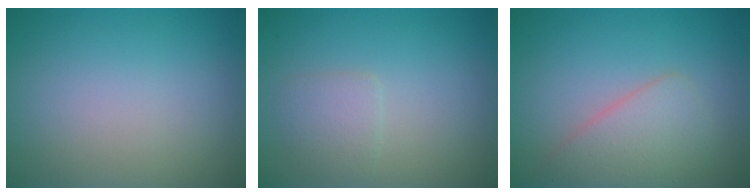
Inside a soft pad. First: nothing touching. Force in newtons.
{"total": 1.8, "press": 1.8, "slide": 0.1}
{"total": 3.5, "press": 3.5, "slide": 0.1}